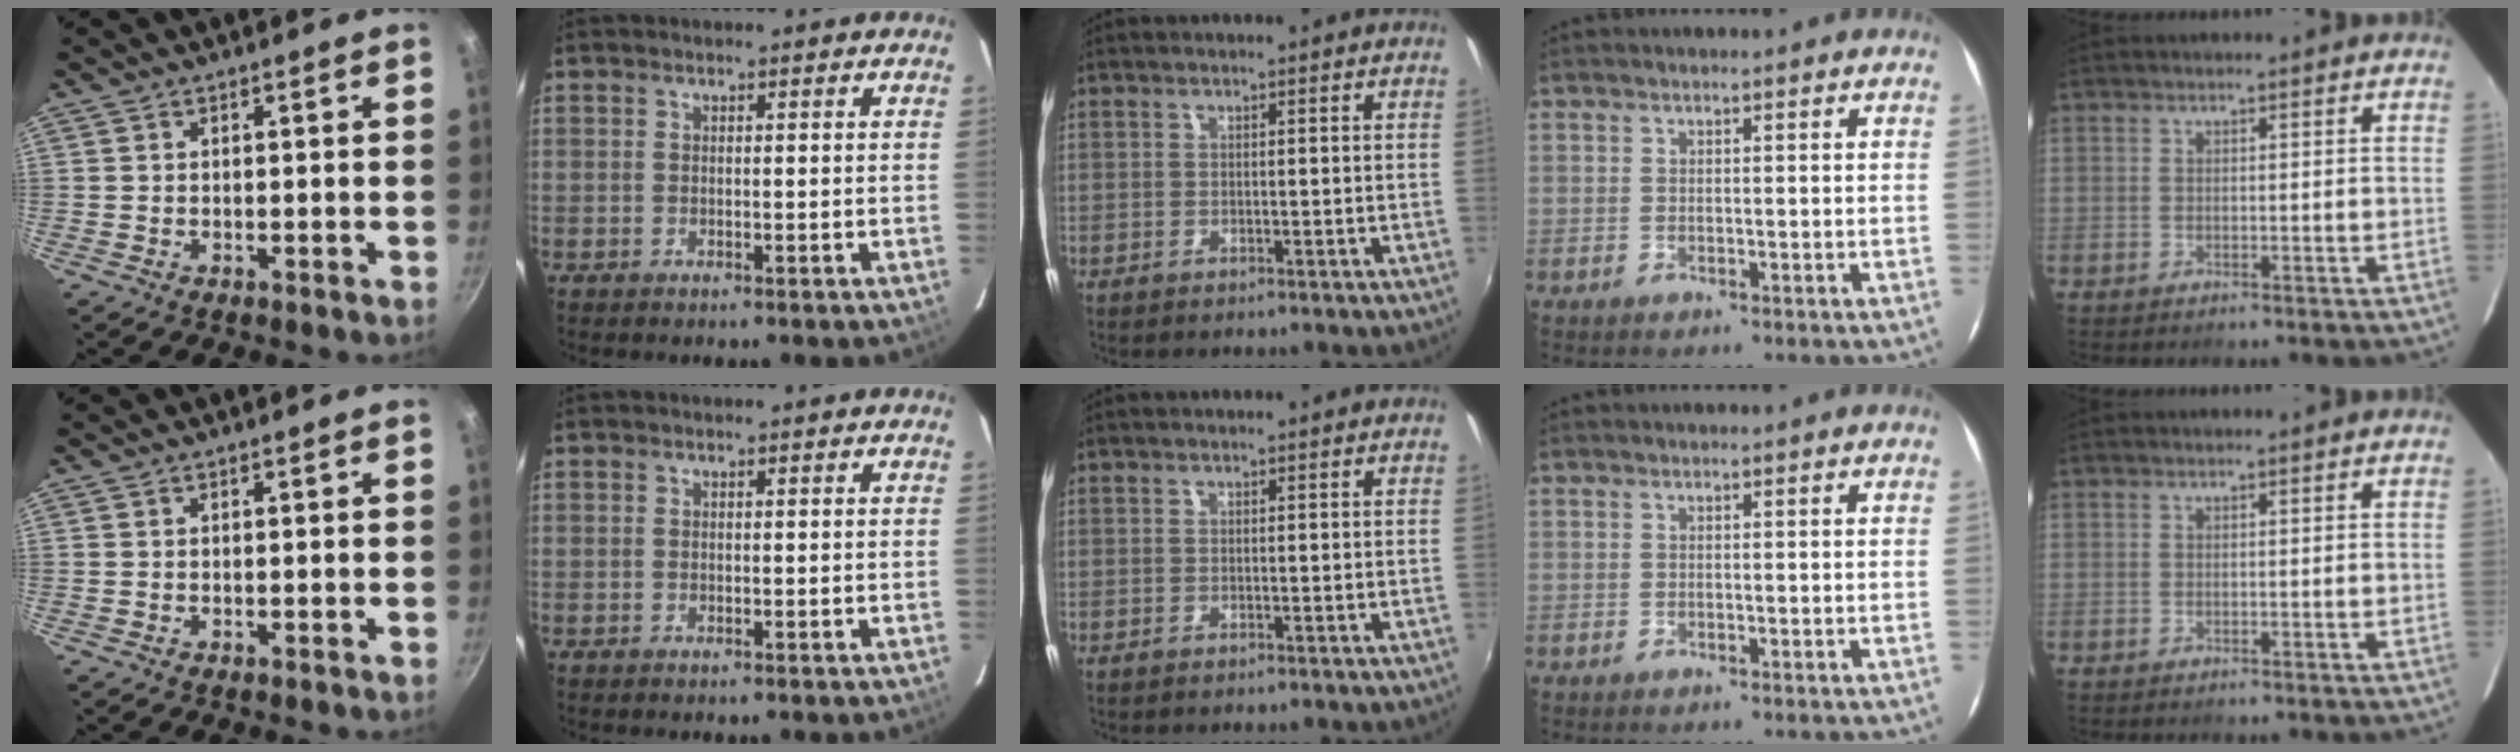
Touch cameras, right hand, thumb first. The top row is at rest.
{}